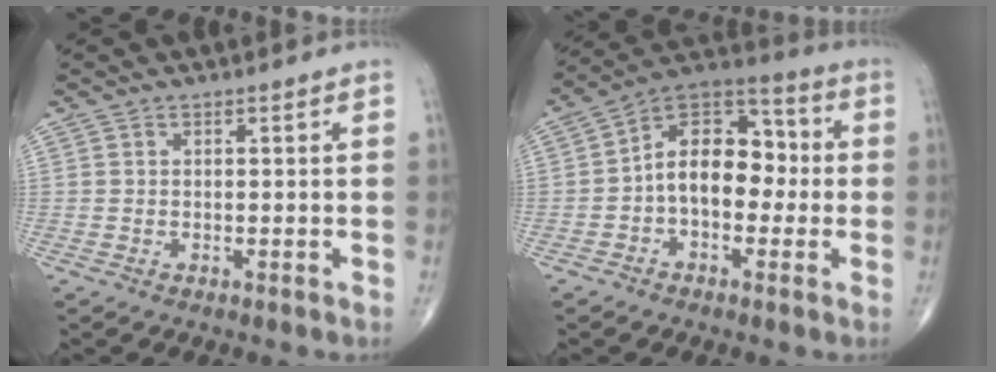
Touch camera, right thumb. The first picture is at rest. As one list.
[{"total": 13.6, "force": [-1.0, 8.9, 10.3], "torque": [-0.131, 0.046, -0.030]}]